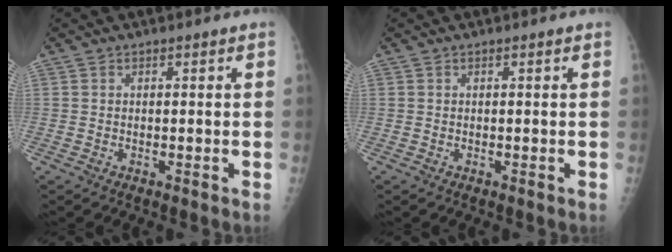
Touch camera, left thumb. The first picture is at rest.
{"total": 0.0}